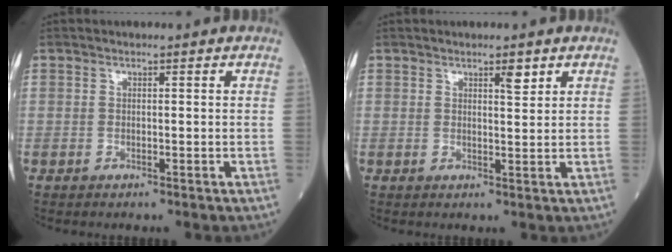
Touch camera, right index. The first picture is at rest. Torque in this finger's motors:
{"motor_torque": [-0.03, 0.09, 0.00, 0.00]}